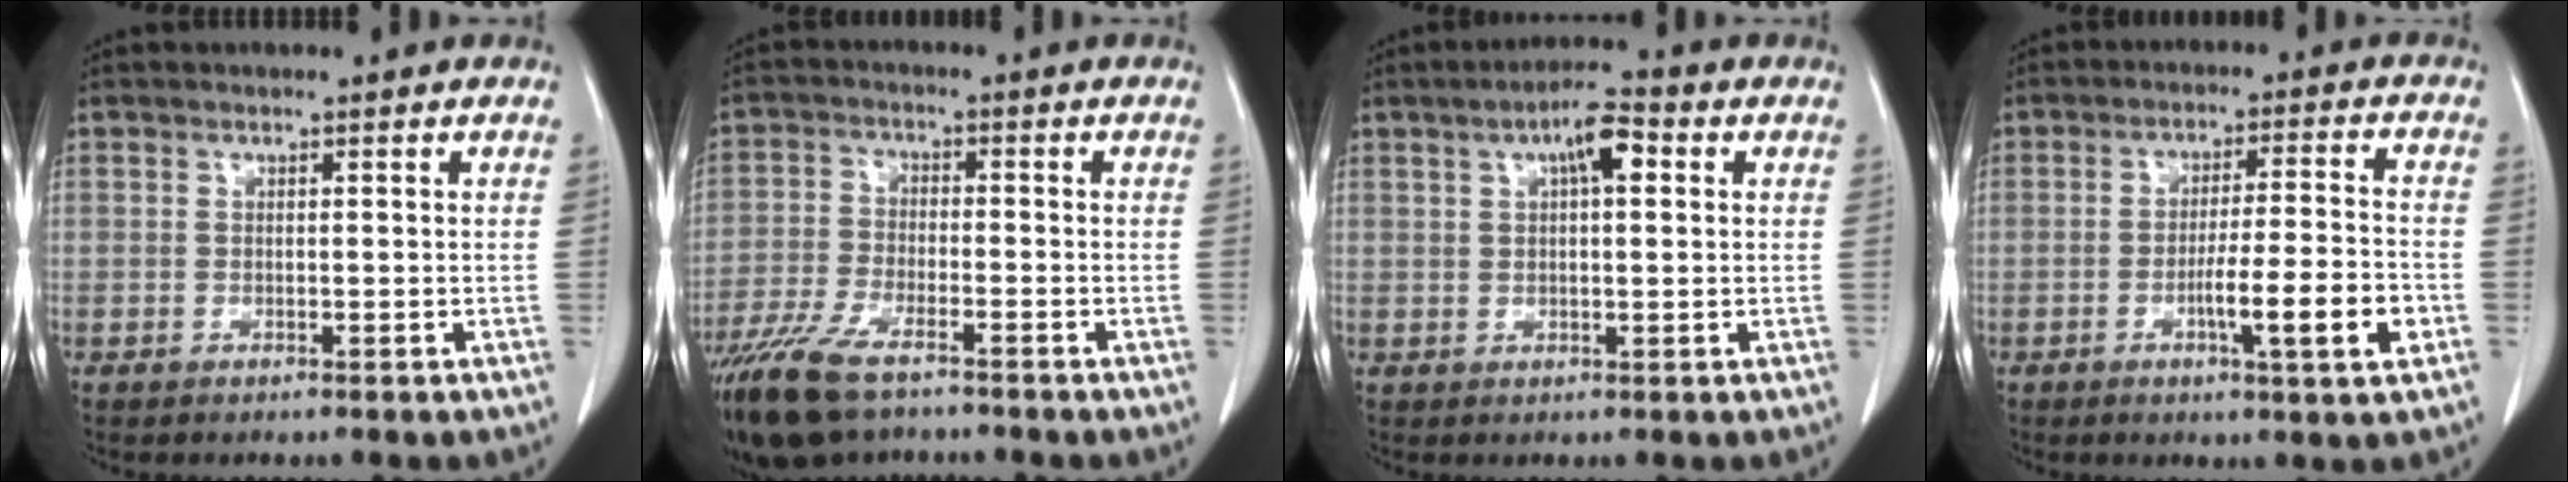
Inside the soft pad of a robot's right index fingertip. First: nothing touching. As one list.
[{"total": 11.1, "force": [-8.2, 3.5, 6.7], "torque": [-0.130, -0.023, -0.149]}, {"total": 5.2, "force": [1.7, 1.4, 4.7], "torque": [-0.084, 0.016, 0.026]}, {"total": 9.3, "force": [-3.3, 0.2, 8.7], "torque": [-0.137, -0.004, -0.054]}]